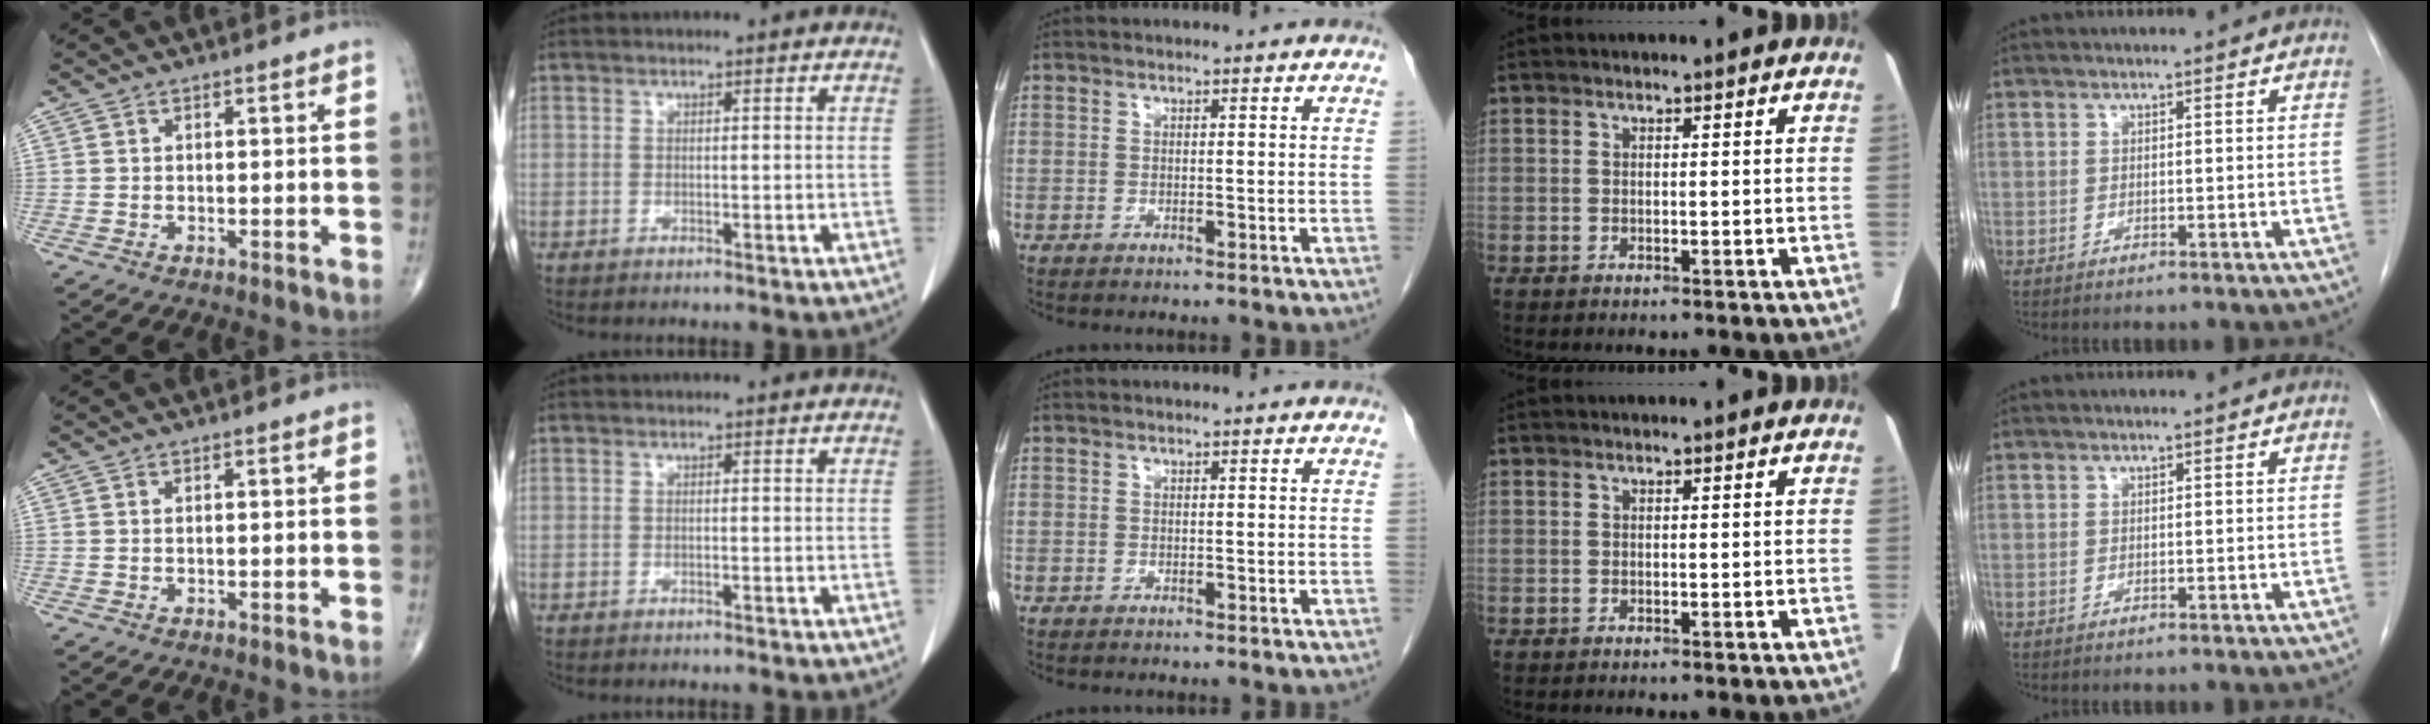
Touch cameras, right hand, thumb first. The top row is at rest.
{}